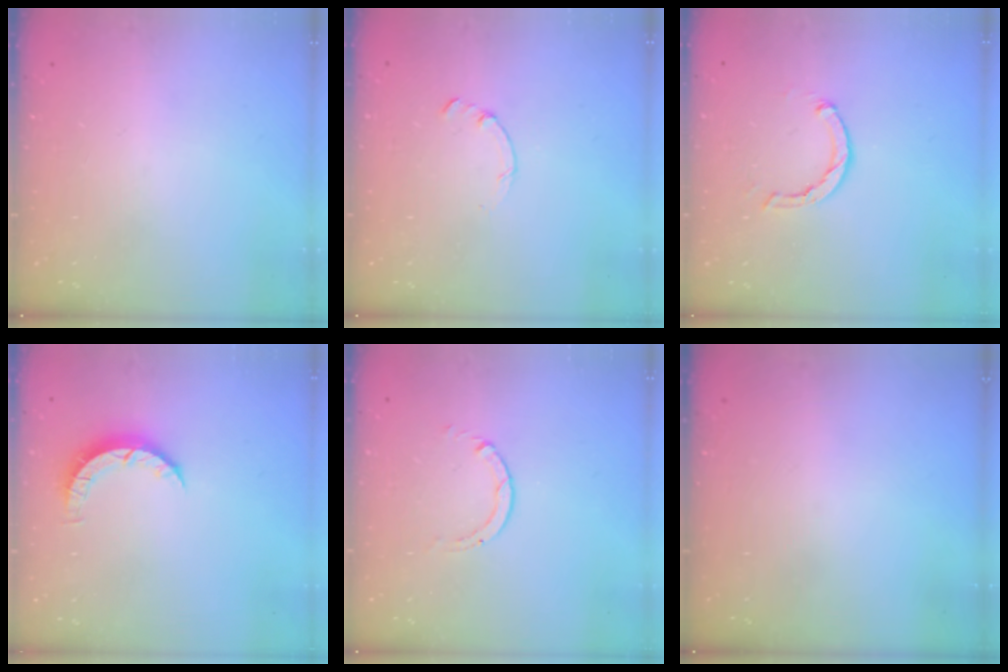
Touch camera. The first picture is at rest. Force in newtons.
{"total": 0.0}
{"total": 2.1, "press": 2.1, "slide": 0.3}
{"total": 4.1, "press": 4.1, "slide": 0.4}
{"total": 0.9, "press": 0.9, "slide": 0.1}
{"total": 0.0}